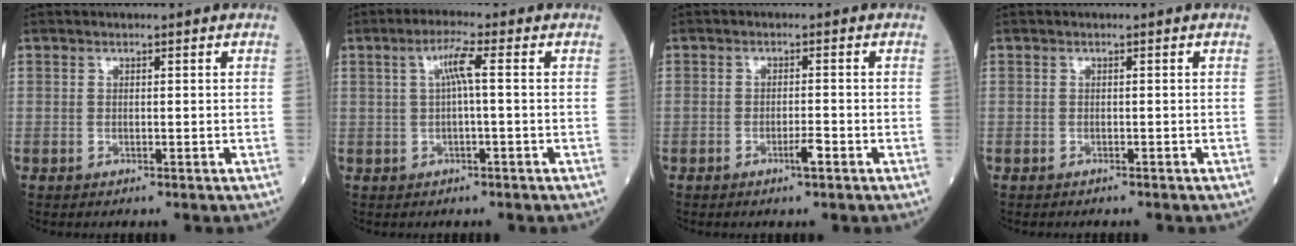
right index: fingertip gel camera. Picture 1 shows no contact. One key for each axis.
{"total": 3.7, "fx": 0.5, "fy": 0.1, "fz": 3.6, "tx": -0.070, "ty": 0.012, "tz": 0.011}
{"total": 2.2, "fx": -1.2, "fy": 0.1, "fz": 1.8, "tx": -0.031, "ty": -0.002, "tz": -0.021}
{"total": 1.3, "fx": -1.2, "fy": 0.3, "fz": 0.3, "tx": -0.011, "ty": -0.002, "tz": -0.015}